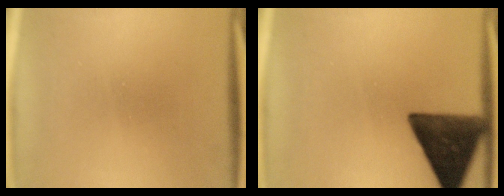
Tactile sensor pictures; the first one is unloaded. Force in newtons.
{"total": 14.5}